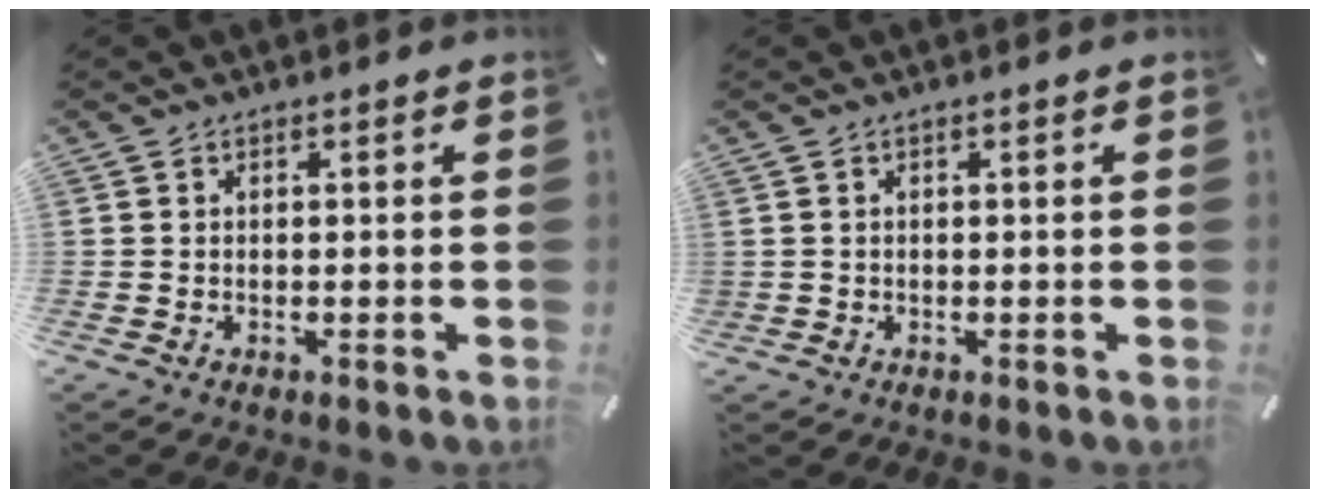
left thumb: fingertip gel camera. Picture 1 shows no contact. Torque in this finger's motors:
{"motor_torque": [0.76, 2.75, 1.86, -0.91, 0.57]}